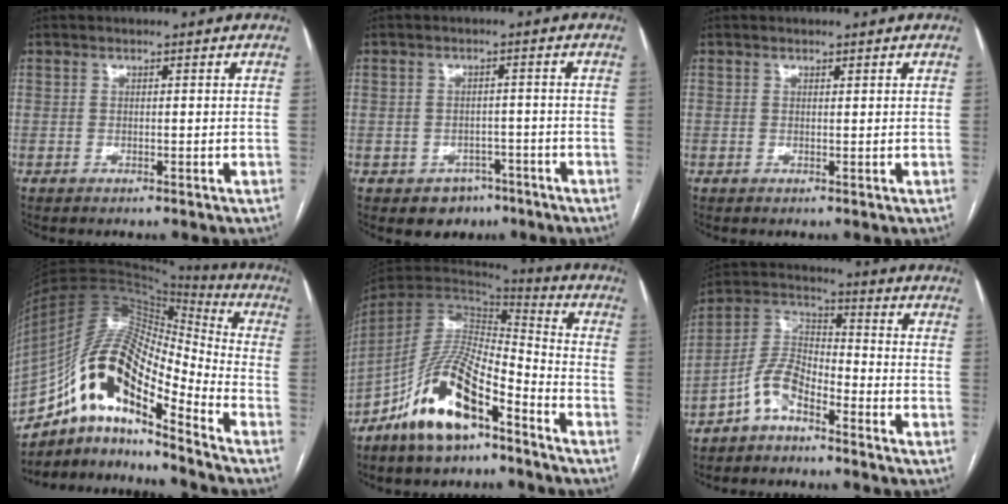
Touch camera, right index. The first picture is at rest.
{"total": 4.6, "force": [-2.8, 3.5, 0.9], "torque": [-0.004, 0.012, -0.031]}
{"total": 0.0}
{"total": 19.0, "force": [-10.2, 5.1, 15.1], "torque": [-0.289, 0.030, -0.175]}
{"total": 14.7, "force": [-9.5, 4.0, 10.5], "torque": [-0.208, 0.004, -0.175]}
{"total": 7.3, "force": [-4.9, 2.8, 4.6], "torque": [-0.106, 0.017, -0.102]}